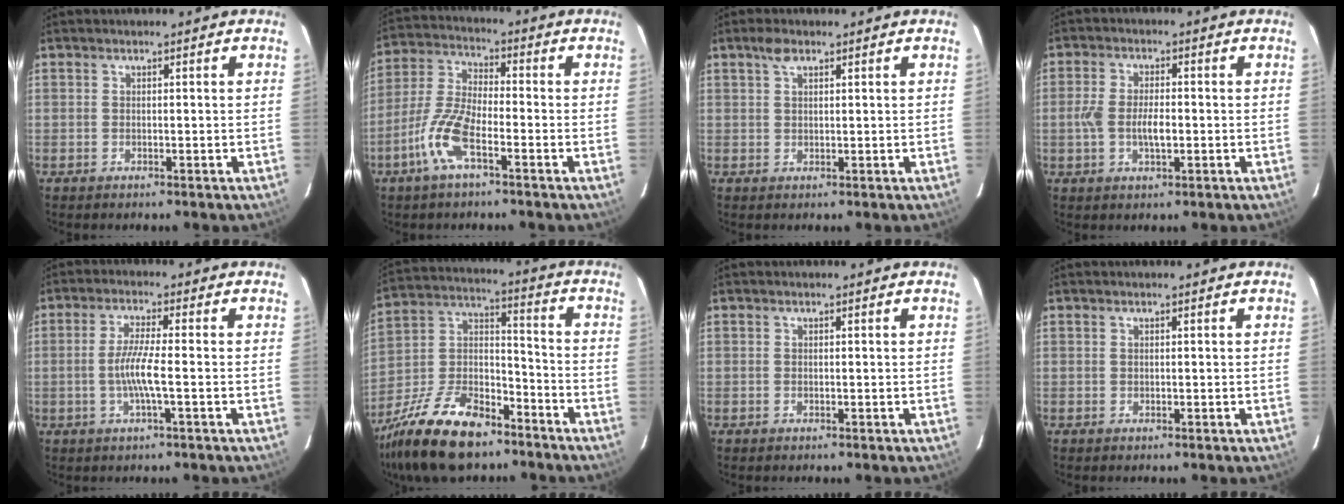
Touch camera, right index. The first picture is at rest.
{"total": 10.0, "force": [-5.0, 2.7, 8.1], "torque": [-0.182, 0.001, -0.105]}
{"total": 2.4, "force": [1.5, 1.1, 1.6], "torque": [-0.029, 0.008, 0.029]}
{"total": 5.9, "force": [-1.2, 2.5, 5.2], "torque": [-0.104, 0.001, -0.021]}
{"total": 5.7, "force": [-1.4, -0.3, 5.5], "torque": [-0.108, -0.003, -0.027]}
{"total": 23.1, "force": [-15.8, 10.2, 13.4], "torque": [-0.283, 0.001, -0.270]}
{"total": 0.0}
{"total": 0.0}